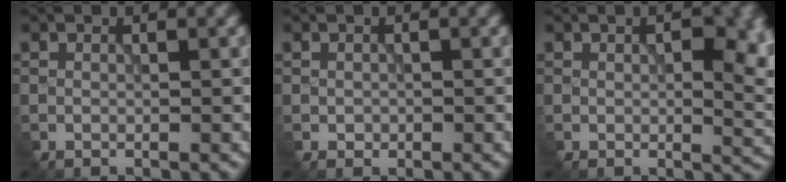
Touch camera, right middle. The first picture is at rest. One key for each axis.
{"total": 0.6, "fx": -0.2, "fy": 0.6, "fz": 0.2, "tx": -0.003, "ty": -0.002, "tz": 0.000}
{"total": 5.8, "fx": 0.7, "fy": 2.8, "fz": 5.1, "tx": -0.058, "ty": -0.006, "tz": 0.016}